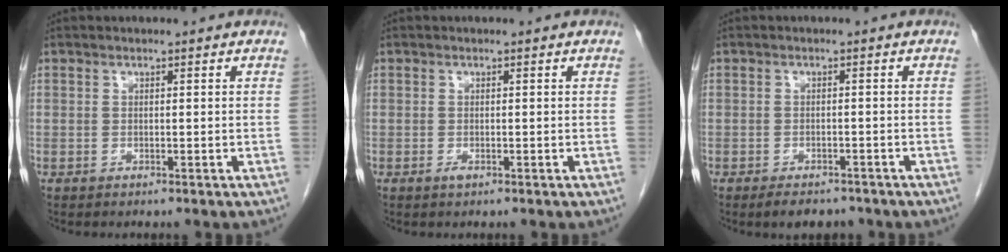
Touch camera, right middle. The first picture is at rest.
{"total": 0.7, "force": [-0.4, 0.3, 0.5], "torque": [-0.011, -0.001, -0.005]}
{"total": 4.2, "force": [-3.4, 1.8, 1.8], "torque": [-0.026, -0.004, -0.045]}